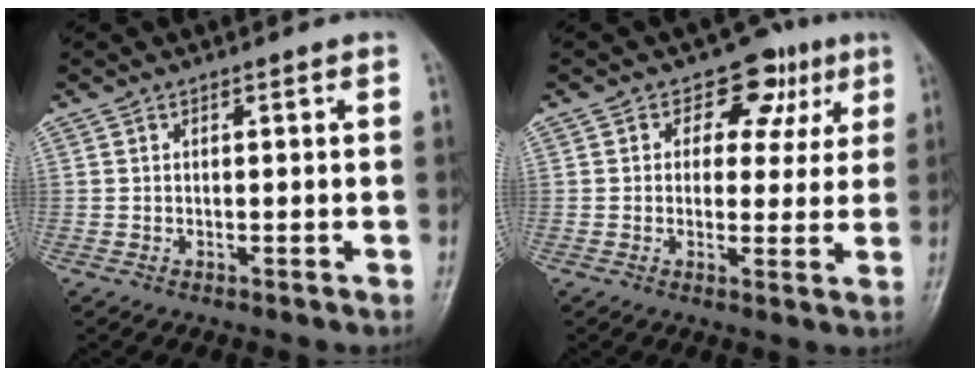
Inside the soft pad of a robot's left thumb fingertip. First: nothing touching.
{"total": 8.3, "force": [3.6, 6.2, 4.2], "torque": [-0.002, -0.003, 0.042]}